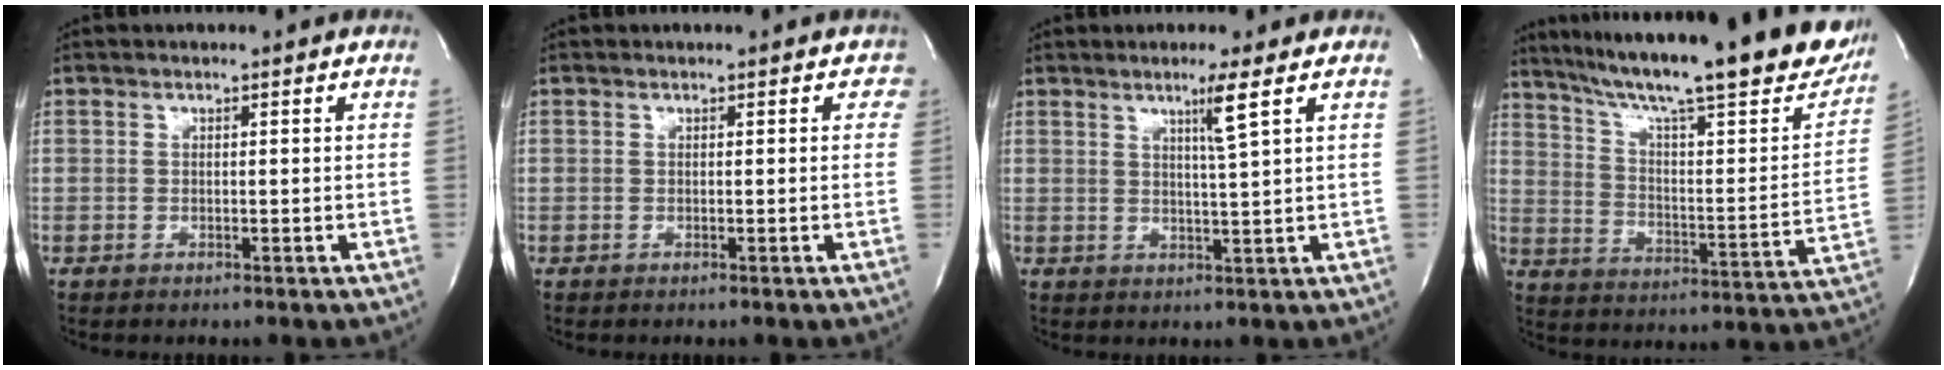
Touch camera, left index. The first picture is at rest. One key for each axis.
{"total": 1.1, "fx": 0.3, "fy": 1.0, "fz": 0.2, "tx": 0.020, "ty": 0.004, "tz": -0.003}
{"total": 3.7, "fx": 1.9, "fy": -1.2, "fz": 3.0, "tx": -0.054, "ty": -0.012, "tz": 0.039}
{"total": 29.9, "fx": 24.4, "fy": 3.9, "fz": 16.8, "tx": -0.271, "ty": -0.038, "tz": 0.331}